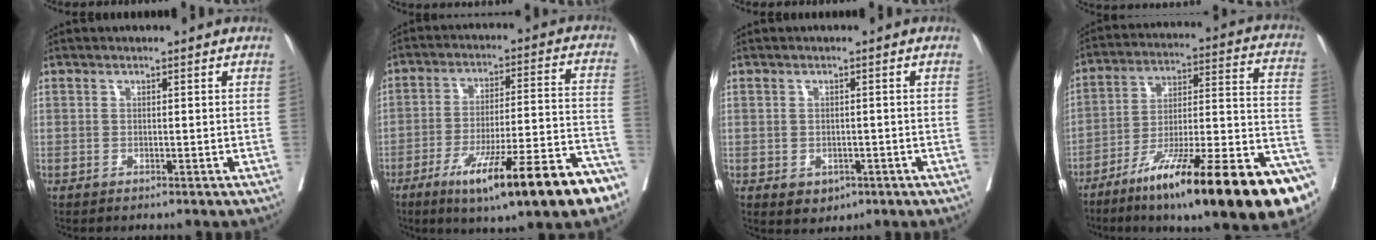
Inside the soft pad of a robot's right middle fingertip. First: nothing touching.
{"total": 19.7, "force": [-12.0, 1.9, 15.5], "torque": [-0.185, -0.007, -0.184]}
{"total": 3.2, "force": [-1.4, 2.4, 1.6], "torque": [-0.019, -0.001, -0.006]}
{"total": 28.5, "force": [-16.5, 3.3, 23.1], "torque": [-0.253, -0.007, -0.266]}